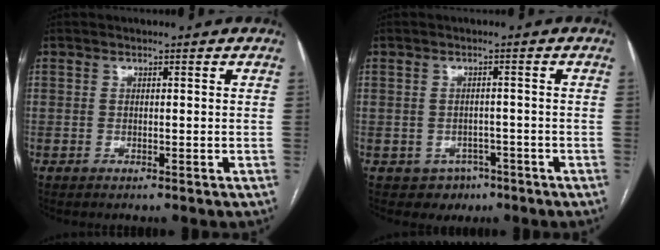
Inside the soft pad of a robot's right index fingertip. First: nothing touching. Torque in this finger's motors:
{"motor_torque": [0.04, 0.03, 0.03, 0.01]}